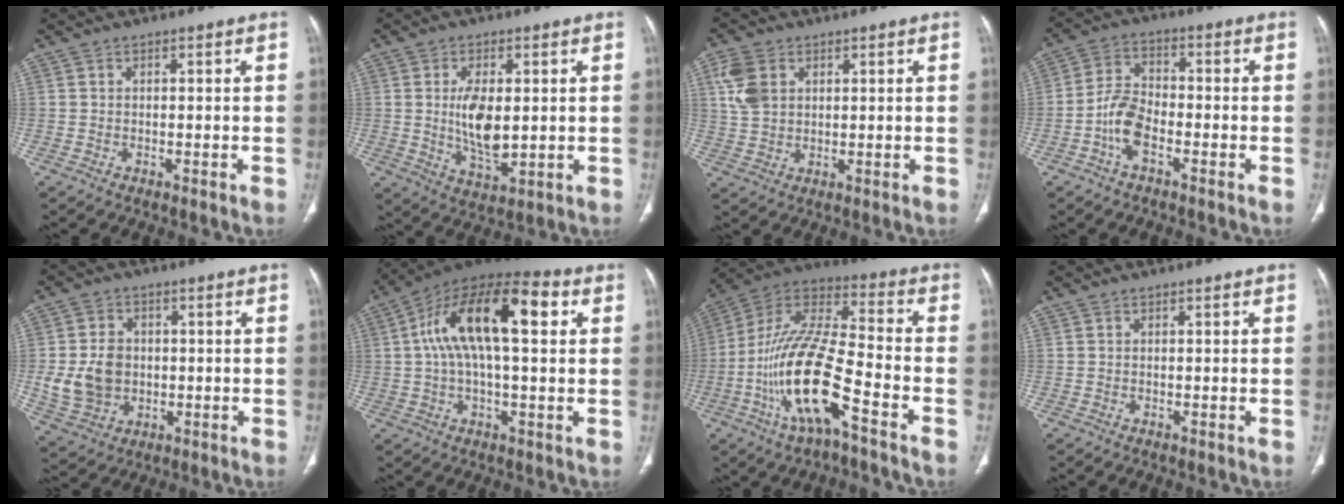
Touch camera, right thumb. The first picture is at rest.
{"total": 9.2, "force": [0.7, 4.5, 8.0], "torque": [-0.139, -0.019, 0.021]}
{"total": 6.9, "force": [2.5, 4.9, 4.1], "torque": [-0.082, -0.002, 0.053]}
{"total": 7.2, "force": [-3.0, 3.8, 5.3], "torque": [-0.105, 0.025, -0.064]}
{"total": 9.8, "force": [-0.3, 7.9, 5.8], "torque": [-0.097, 0.003, 0.008]}
{"total": 19.6, "force": [4.5, 8.3, 17.2], "torque": [-0.290, 0.037, 0.064]}
{"total": 18.9, "force": [-7.6, 5.3, 16.5], "torque": [-0.337, 0.047, -0.142]}
{"total": 0.0}